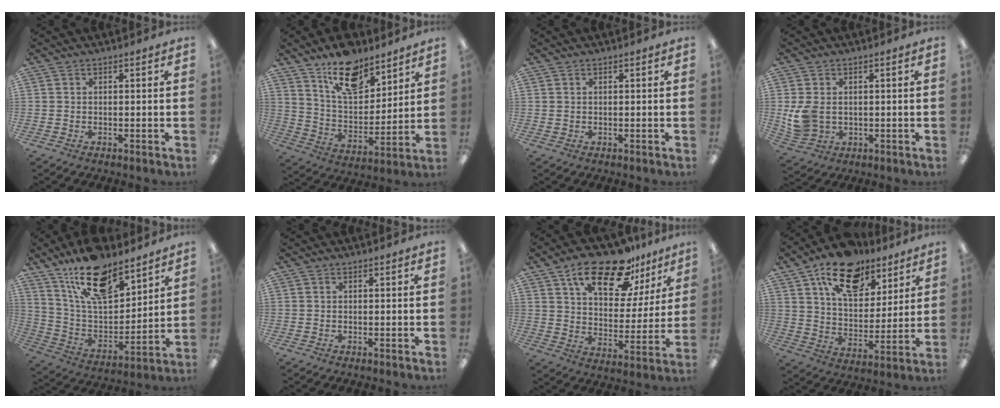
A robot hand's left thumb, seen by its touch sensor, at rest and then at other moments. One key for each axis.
{"total": 15.8, "fx": 11.4, "fy": 7.8, "fz": 7.7, "tx": -0.121, "ty": -0.064, "tz": 0.204}
{"total": 0.8, "fx": 0.6, "fy": 0.5, "fz": 0.2, "tx": -0.006, "ty": 0.002, "tz": 0.010}
{"total": 6.9, "fx": 0.6, "fy": 5.6, "fz": 4.1, "tx": -0.086, "ty": 0.006, "tz": 0.015}
{"total": 19.1, "fx": 13.5, "fy": 8.3, "fz": 10.7, "tx": -0.188, "ty": -0.068, "tz": 0.235}
{"total": 0.0}
{"total": 19.0, "fx": 13.1, "fy": 8.2, "fz": 11.1, "tx": -0.173, "ty": -0.074, "tz": 0.220}
{"total": 17.3, "fx": 11.1, "fy": 9.7, "fz": 9.0, "tx": -0.137, "ty": -0.055, "tz": 0.196}